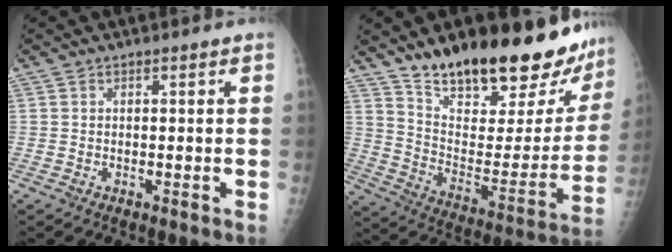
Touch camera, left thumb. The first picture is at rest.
{"total": 28.4, "force": [21.9, 9.4, 15.4], "torque": [-0.199, -0.103, 0.327]}